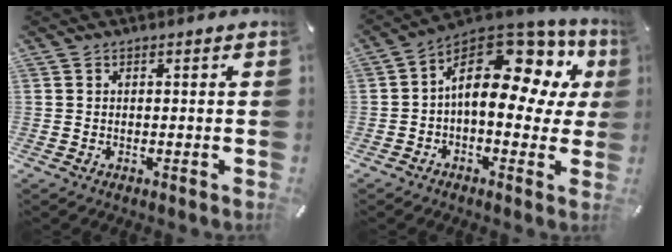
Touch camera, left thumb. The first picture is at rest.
{"total": 16.9, "force": [5.2, 9.1, 13.3], "torque": [-0.204, -0.036, 0.087]}